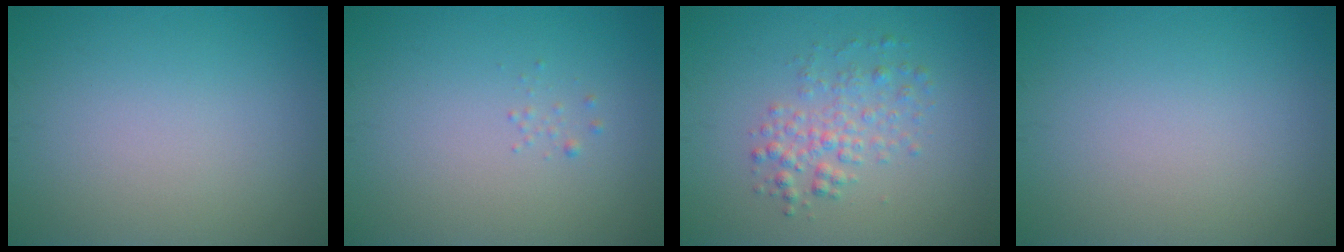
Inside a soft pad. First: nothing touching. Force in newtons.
{"total": 0.7, "press": 0.7, "slide": 0.1}
{"total": 2.7, "press": 2.7, "slide": 0.0}
{"total": 0.0}